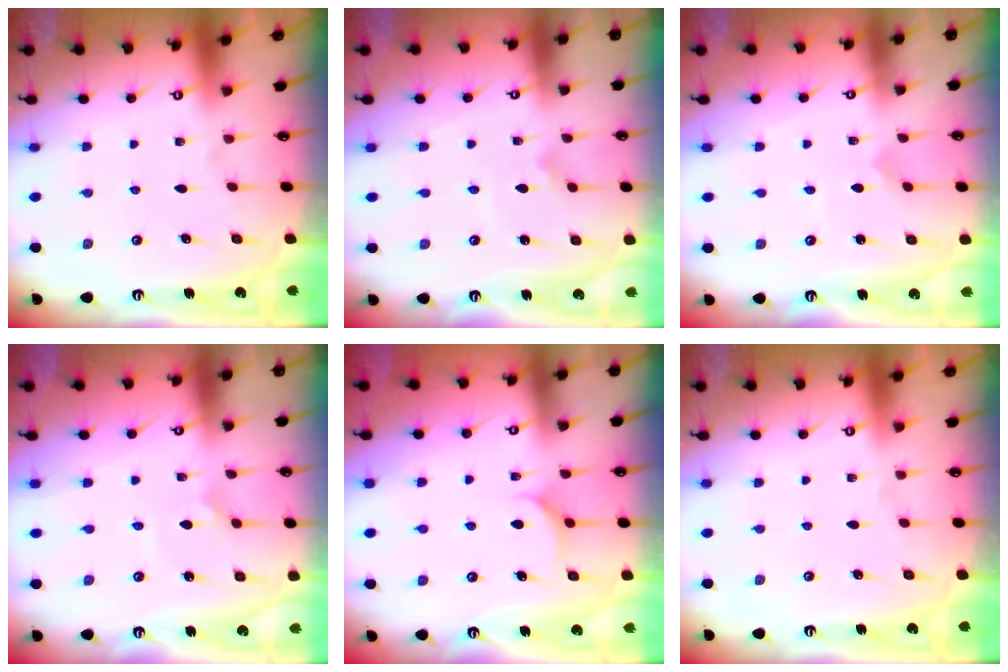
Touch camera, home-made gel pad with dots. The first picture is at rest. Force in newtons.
{"total": 1.5, "press": 1.5, "slide": 0.0}
{"total": 0.9, "press": 0.9, "slide": 0.1}
{"total": 2.1, "press": 2.1, "slide": 0.1}
{"total": 6.3, "press": 6.3, "slide": 0.6}
{"total": 0.0}